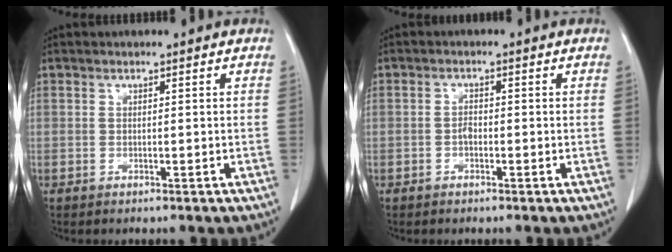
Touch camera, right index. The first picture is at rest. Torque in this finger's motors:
{"motor_torque": [0.26, -0.26, 0.13, 0.04]}